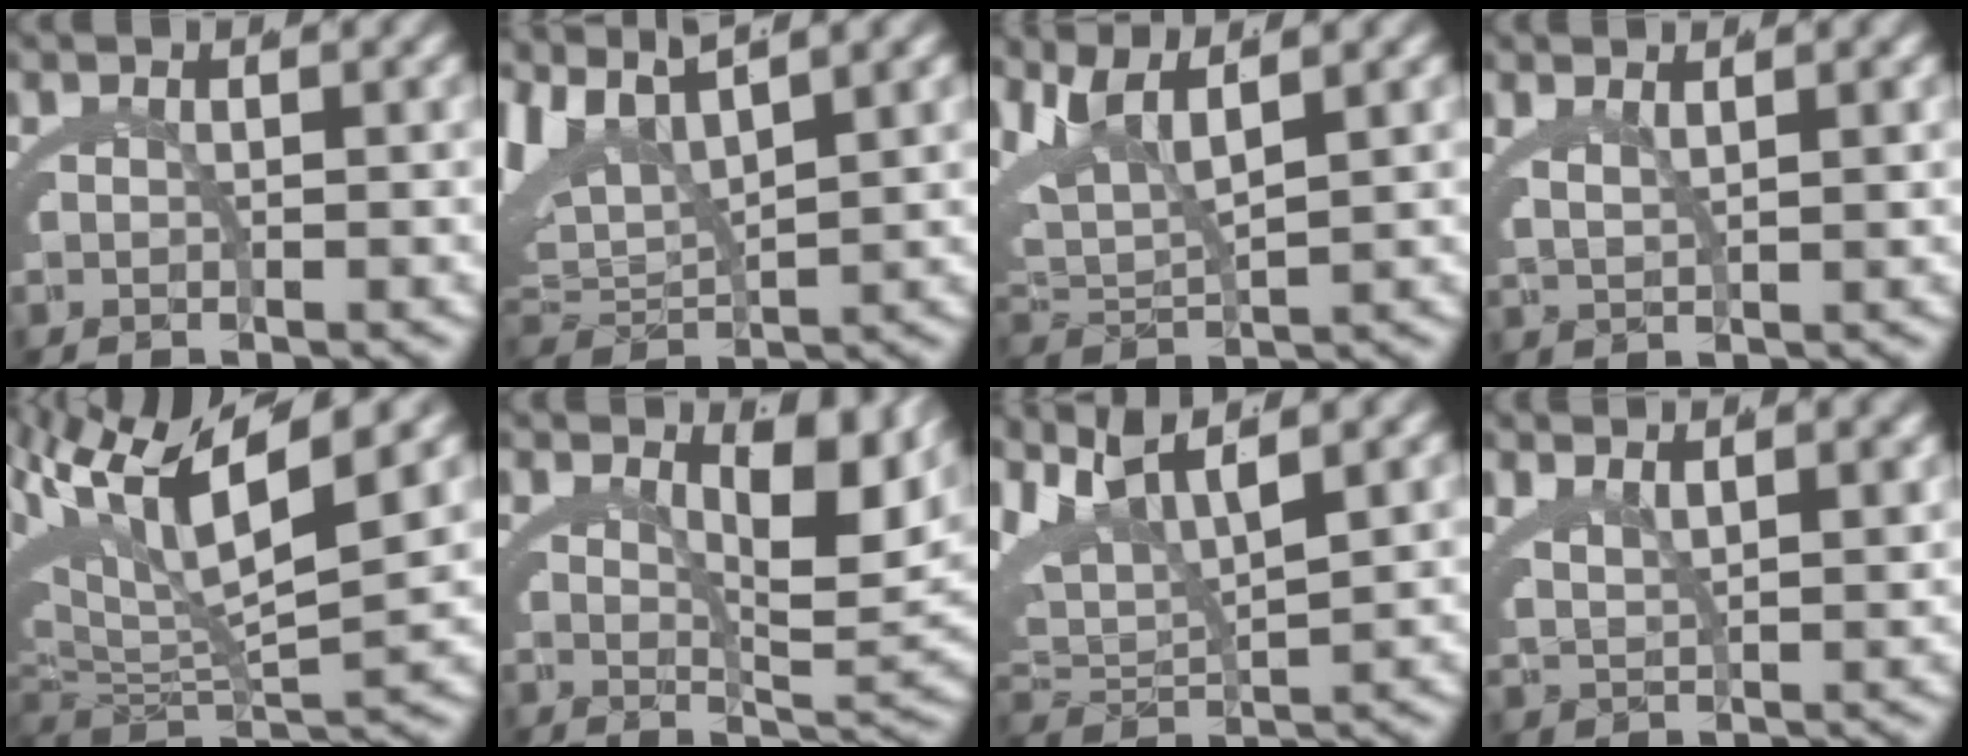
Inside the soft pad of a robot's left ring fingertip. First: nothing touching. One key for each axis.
{"total": 9.1, "fx": 2.9, "fy": 6.7, "fz": 5.5, "tx": -0.140, "ty": -0.002, "tz": 0.049}
{"total": 7.1, "fx": 3.1, "fy": 4.2, "fz": 4.8, "tx": -0.130, "ty": -0.005, "tz": 0.058}
{"total": 1.9, "fx": 1.5, "fy": -0.2, "fz": 1.1, "tx": -0.021, "ty": -0.007, "tz": 0.038}
{"total": 11.5, "fx": 4.4, "fy": 5.5, "fz": 9.1, "tx": -0.174, "ty": 0.011, "tz": 0.073}
{"total": 5.6, "fx": 3.5, "fy": 0.7, "fz": 4.3, "tx": -0.049, "ty": -0.008, "tz": 0.058}
{"total": 9.6, "fx": 3.8, "fy": 6.5, "fz": 6.0, "tx": -0.148, "ty": -0.002, "tz": 0.064}
{"total": 2.9, "fx": 2.4, "fy": 0.6, "fz": 1.4, "tx": -0.029, "ty": -0.010, "tz": 0.054}